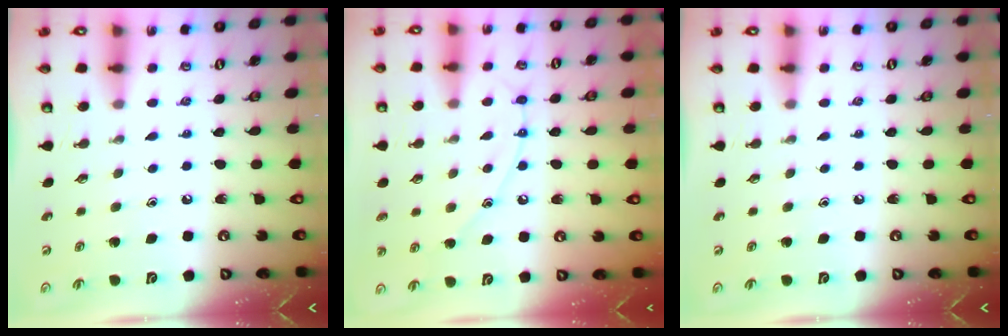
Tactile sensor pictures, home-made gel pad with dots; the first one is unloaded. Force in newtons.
{"total": 10.5, "press": 10.4, "slide": 0.9}
{"total": 0.0}